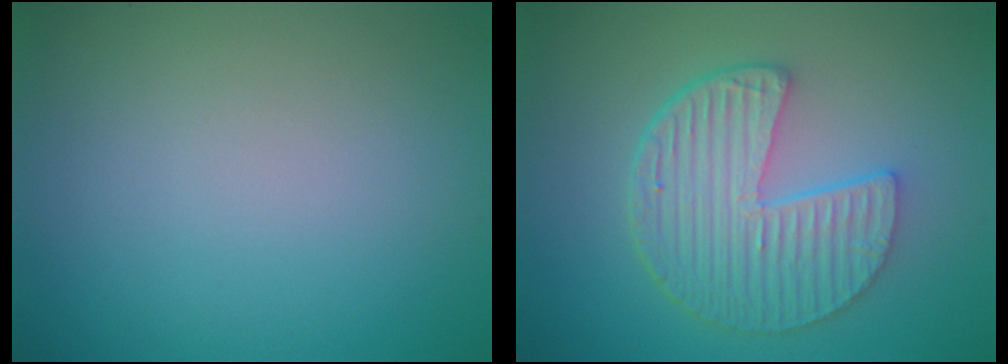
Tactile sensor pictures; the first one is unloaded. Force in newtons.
{"total": 6.3, "press": 4.6, "slide": 4.4}